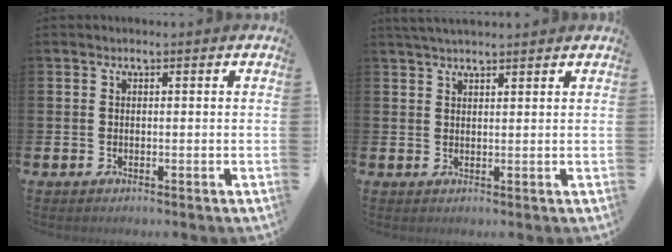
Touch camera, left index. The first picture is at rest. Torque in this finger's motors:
{"motor_torque": [0.95, -1.19, 0.61, 0.05]}